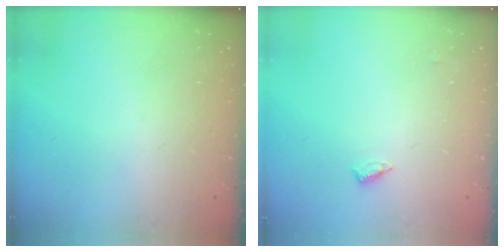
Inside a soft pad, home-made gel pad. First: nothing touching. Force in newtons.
{"total": 4.4, "press": 4.1, "slide": 1.4}